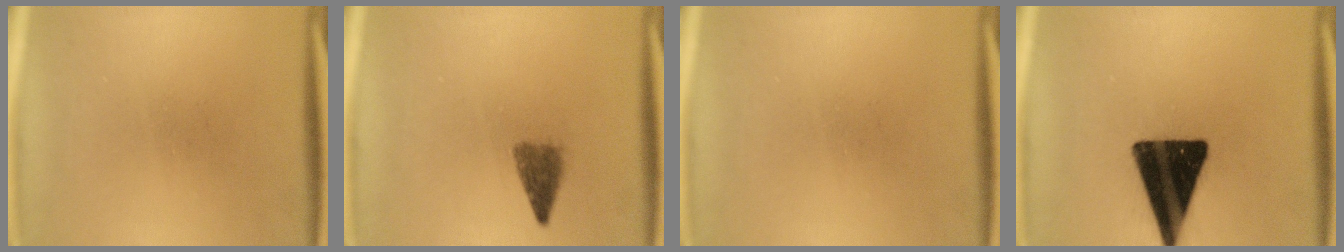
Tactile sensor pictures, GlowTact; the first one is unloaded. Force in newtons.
{"total": 2.8}
{"total": 0.0}
{"total": 18.7}